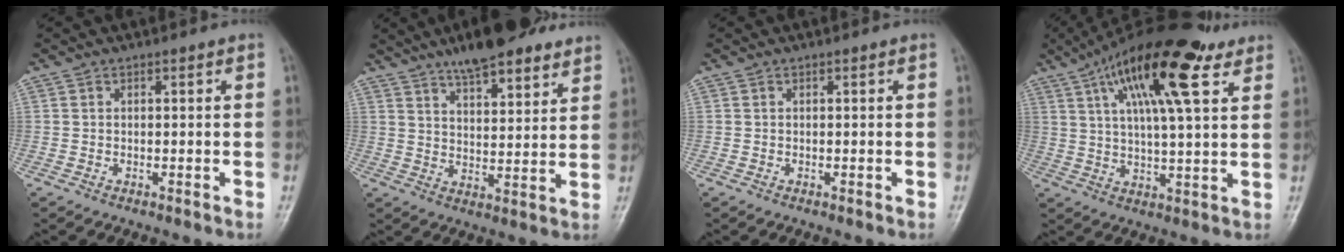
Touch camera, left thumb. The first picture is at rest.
{"total": 14.0, "force": [10.3, 4.2, 8.4], "torque": [-0.098, -0.047, 0.161]}
{"total": 0.0}
{"total": 20.3, "force": [10.6, 5.8, 16.3], "torque": [-0.255, -0.011, 0.171]}